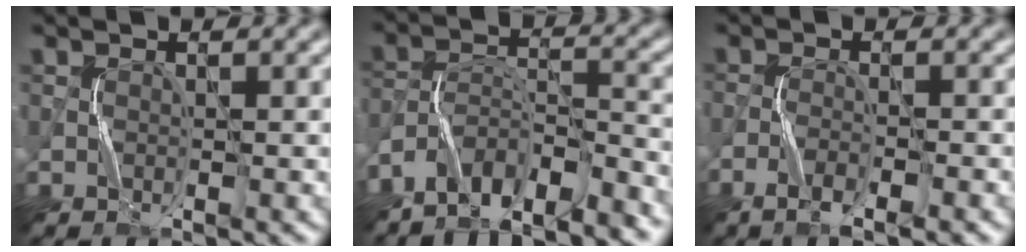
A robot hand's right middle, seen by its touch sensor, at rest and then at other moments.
{"total": 7.3, "force": [-6.4, 1.5, 3.1], "torque": [-0.060, -0.002, -0.119]}
{"total": 3.0, "force": [-2.3, 0.2, 2.0], "torque": [-0.048, -0.002, -0.041]}